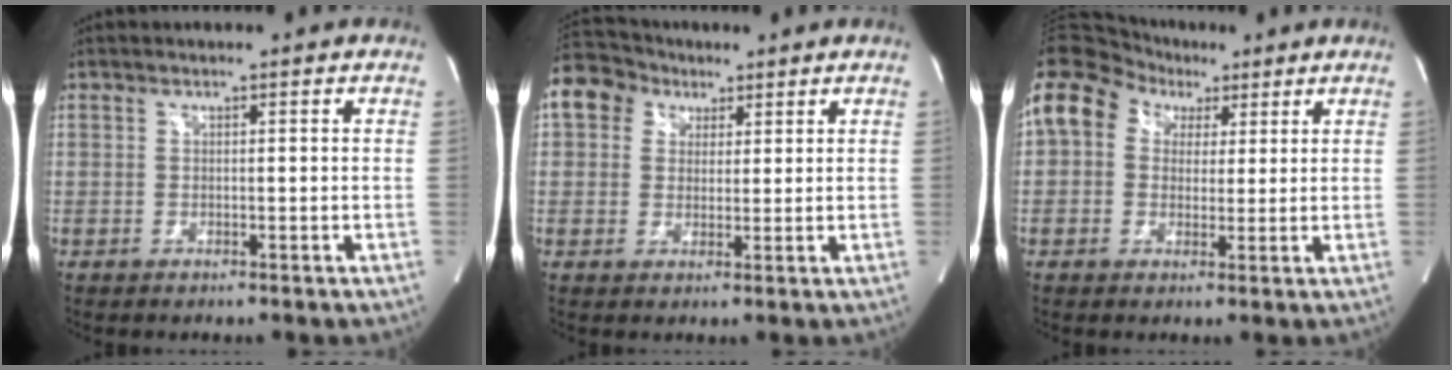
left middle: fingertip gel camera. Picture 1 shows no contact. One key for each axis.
{"total": 13.0, "fx": 5.9, "fy": 10.5, "fz": 4.9, "tx": -0.140, "ty": 0.060, "tz": 0.106}
{"total": 9.9, "fx": 3.6, "fy": 7.8, "fz": 4.9, "tx": -0.102, "ty": 0.048, "tz": 0.061}